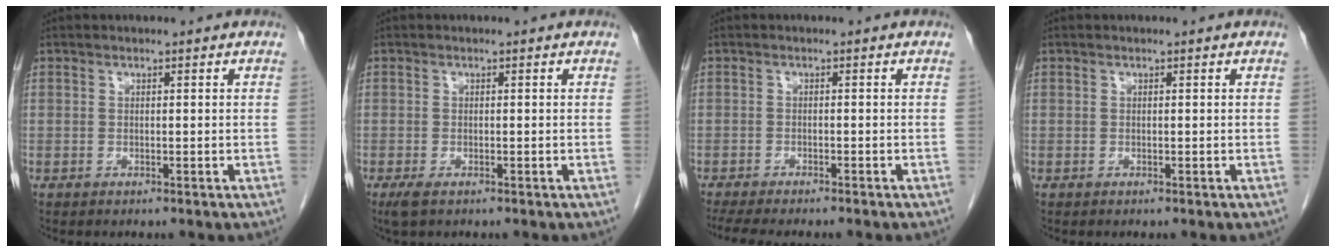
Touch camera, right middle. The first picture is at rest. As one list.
[{"total": 1.9, "force": [-1.2, 0.7, 1.3], "torque": [-0.032, -0.006, -0.017]}, {"total": 8.6, "force": [-7.3, 1.0, 4.4], "torque": [-0.057, -0.011, -0.107]}, {"total": 0.0}]